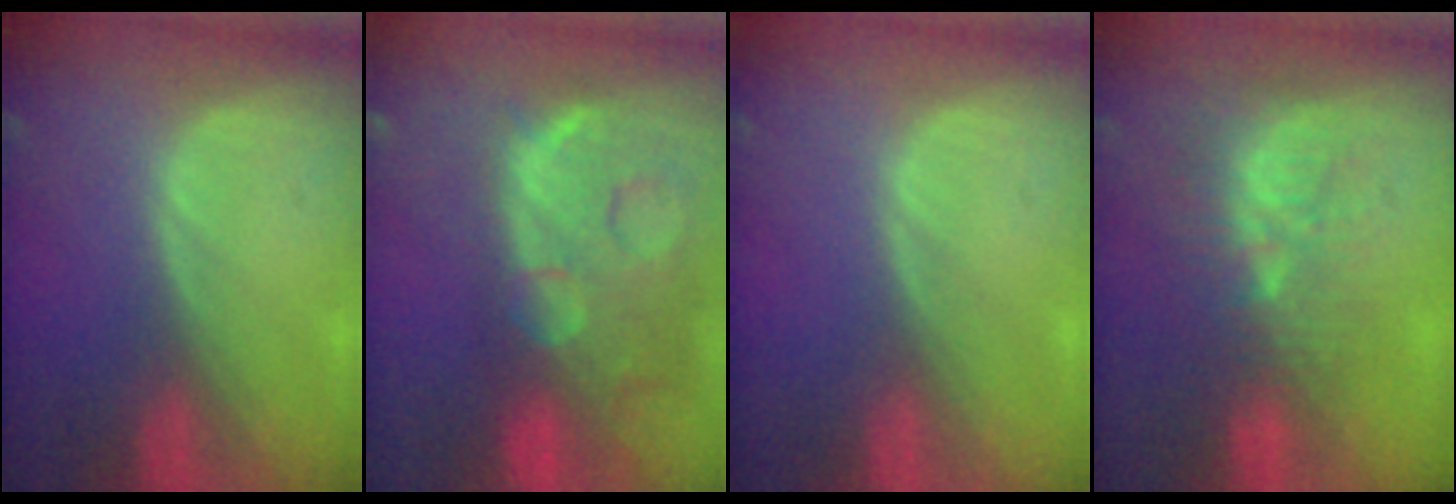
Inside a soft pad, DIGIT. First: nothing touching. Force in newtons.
{"total": 14.5, "press": 12.0, "slide": 8.1}
{"total": 0.0}
{"total": 10.1, "press": 9.0, "slide": 4.8}